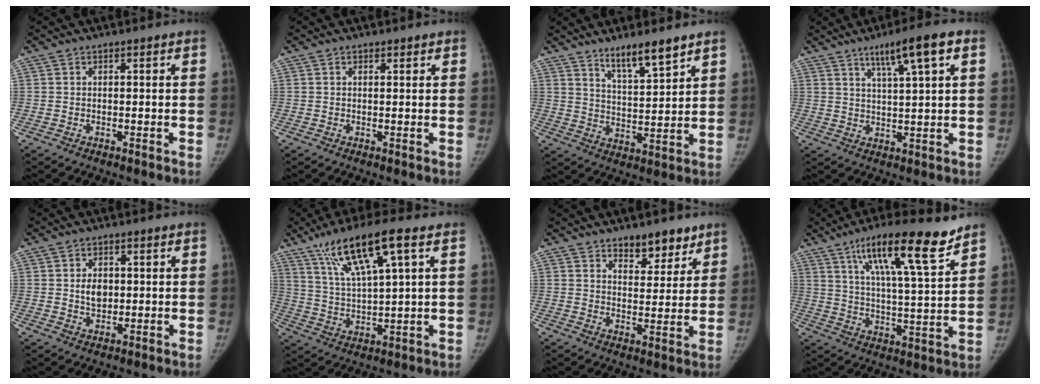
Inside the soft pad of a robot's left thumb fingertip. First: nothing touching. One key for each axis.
{"total": 1.4, "fx": 0.9, "fy": 0.9, "fz": 0.6, "tx": 0.000, "ty": -0.003, "tz": 0.009}
{"total": 9.0, "fx": 6.8, "fy": 1.8, "fz": 5.6, "tx": -0.086, "ty": -0.051, "tz": 0.123}
{"total": 9.5, "fx": 4.9, "fy": 1.2, "fz": 8.0, "tx": -0.130, "ty": -0.010, "tz": 0.079}
{"total": 4.3, "fx": 0.6, "fy": 3.2, "fz": 2.9, "tx": -0.031, "ty": -0.004, "tz": 0.012}
{"total": 14.6, "fx": 8.2, "fy": 2.6, "fz": 11.8, "tx": -0.221, "ty": -0.022, "tz": 0.159}
{"total": 8.1, "fx": 5.8, "fy": 3.9, "fz": 4.1, "tx": -0.020, "ty": -0.038, "tz": 0.088}
{"total": 18.1, "fx": 11.7, "fy": 3.3, "fz": 13.4, "tx": -0.201, "ty": -0.050, "tz": 0.192}